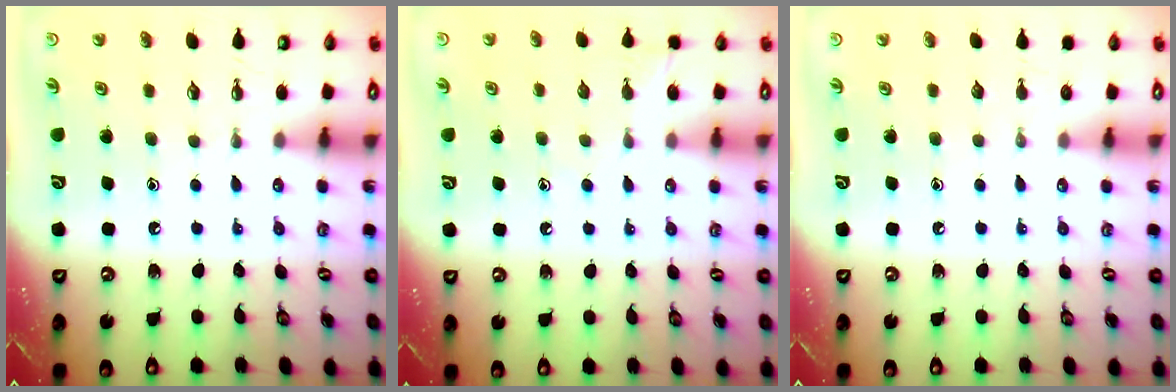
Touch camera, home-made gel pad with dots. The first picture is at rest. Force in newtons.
{"total": 5.7, "press": 5.7, "slide": 0.6}
{"total": 0.0}